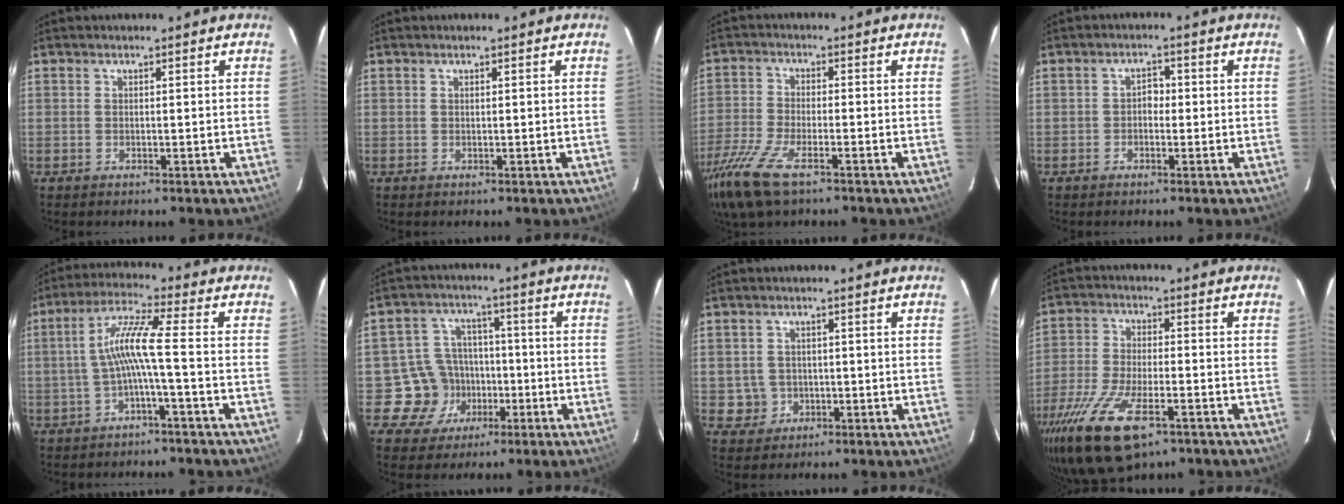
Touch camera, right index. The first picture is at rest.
{"total": 0.0}
{"total": 12.7, "force": [-8.4, 3.9, 8.7], "torque": [-0.210, -0.039, -0.170]}
{"total": 2.0, "force": [-0.4, 1.5, 1.2], "torque": [-0.019, 0.009, -0.011]}
{"total": 7.2, "force": [-1.7, -0.7, 7.0], "torque": [-0.156, 0.012, -0.029]}
{"total": 9.0, "force": [-3.2, 8.4, 0.7], "torque": [-0.036, 0.028, -0.044]}
{"total": 4.0, "force": [-0.4, 3.9, 0.2], "torque": [-0.002, 0.017, 0.002]}
{"total": 17.5, "force": [-10.3, 6.8, 12.4], "torque": [-0.271, -0.053, -0.187]}